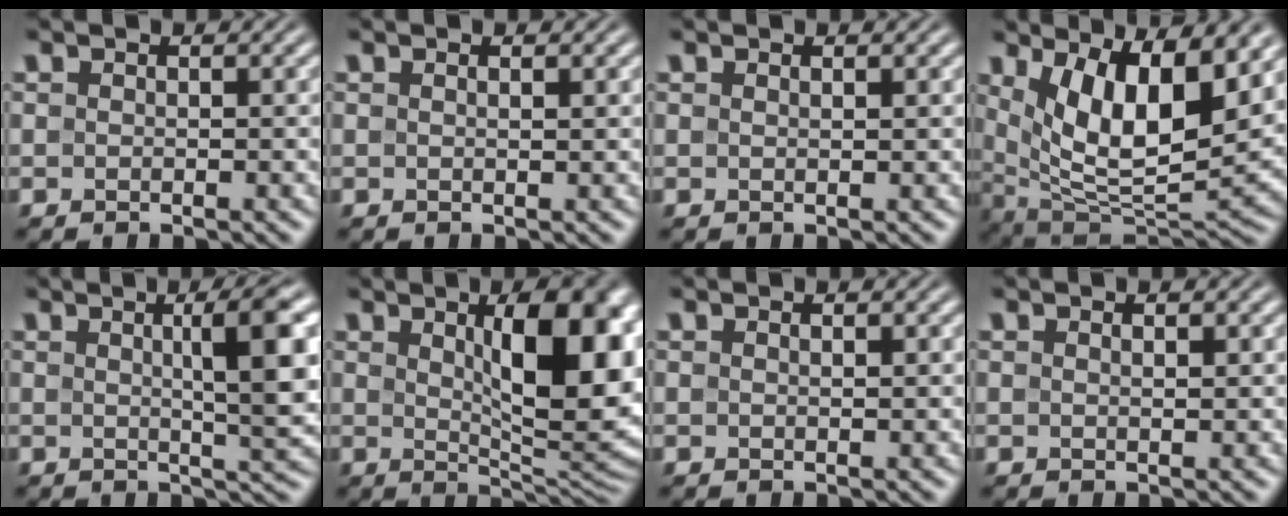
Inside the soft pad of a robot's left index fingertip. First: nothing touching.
{"total": 0.8, "force": [0.4, 0.1, 0.7], "torque": [-0.009, 0.002, 0.005]}
{"total": 0.5, "force": [0.4, 0.0, 0.3], "torque": [-0.004, 0.000, 0.008]}
{"total": 11.0, "force": [4.0, 4.2, 9.4], "torque": [-0.159, -0.016, 0.073]}
{"total": 7.0, "force": [1.6, 1.3, 6.7], "torque": [-0.078, 0.009, 0.022]}
{"total": 11.3, "force": [2.8, 3.8, 10.2], "torque": [-0.125, -0.001, 0.047]}
{"total": 0.6, "force": [0.4, 0.1, 0.5], "torque": [-0.008, 0.000, 0.007]}
{"total": 0.9, "force": [0.5, 0.2, 0.8], "torque": [-0.013, 0.000, 0.009]}